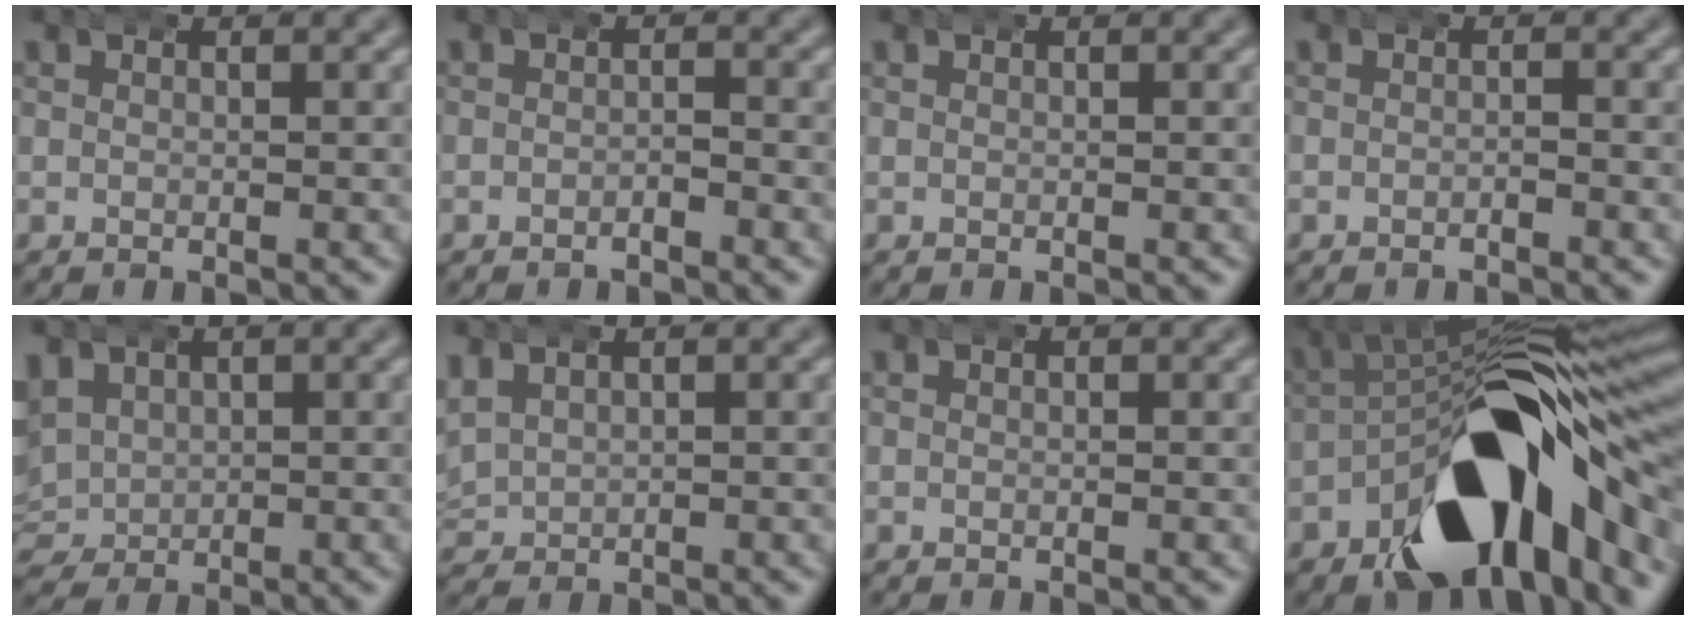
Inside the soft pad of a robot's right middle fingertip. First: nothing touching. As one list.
[{"total": 1.0, "force": [-0.9, 0.4, 0.4], "torque": [-0.006, 0.002, -0.015]}, {"total": 0.0}, {"total": 0.7, "force": [-0.6, 0.2, 0.3], "torque": [-0.008, 0.001, -0.011]}, {"total": 5.6, "force": [0.5, 4.9, 2.6], "torque": [-0.094, -0.028, 0.025]}, {"total": 4.6, "force": [1.3, 3.9, 2.0], "torque": [-0.071, -0.004, 0.028]}, {"total": 0.0}, {"total": 16.2, "force": [-5.3, 7.2, 13.5], "torque": [-0.185, -0.004, -0.071]}]